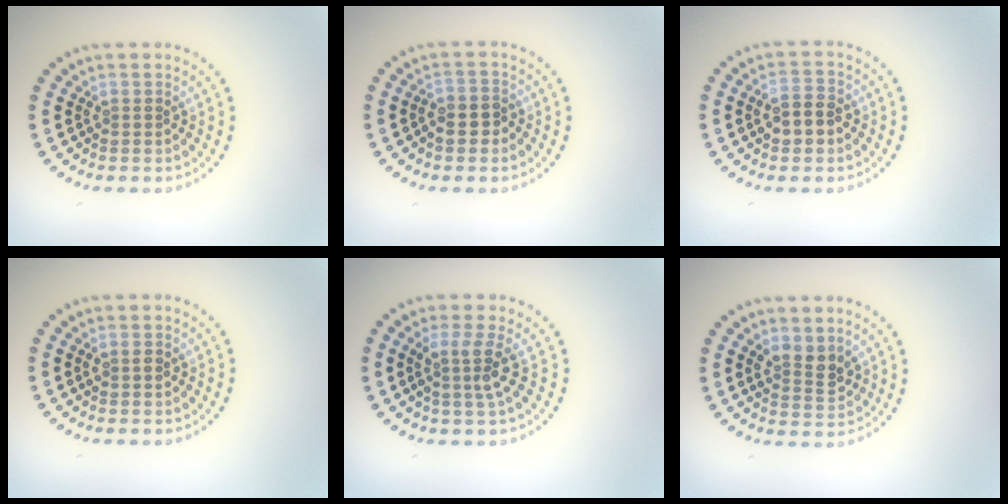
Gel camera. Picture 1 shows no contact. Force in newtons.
{"total": 2.4, "press": 2.2, "slide": 1.0}
{"total": 2.9, "press": 2.9, "slide": 0.4}
{"total": 1.2, "press": 1.2, "slide": 0.1}
{"total": 2.7, "press": 2.0, "slide": 1.8}
{"total": 2.6, "press": 2.4, "slide": 0.9}